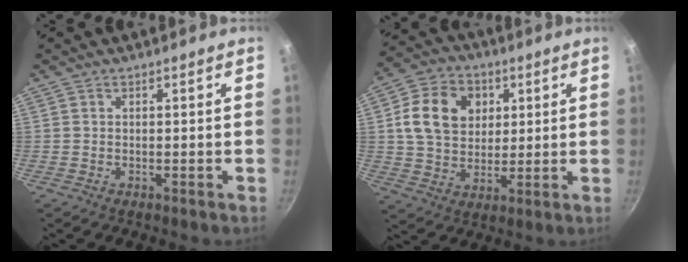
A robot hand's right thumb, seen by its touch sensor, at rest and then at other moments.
{"total": 13.5, "force": [3.4, 10.6, 7.7], "torque": [-0.113, 0.001, 0.052]}